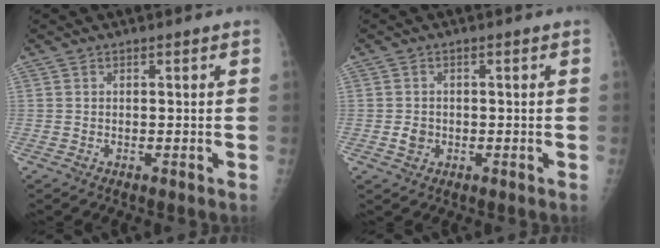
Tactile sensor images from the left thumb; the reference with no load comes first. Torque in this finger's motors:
{"motor_torque": [-0.28, 0.15, -0.01, -0.02, -0.03]}